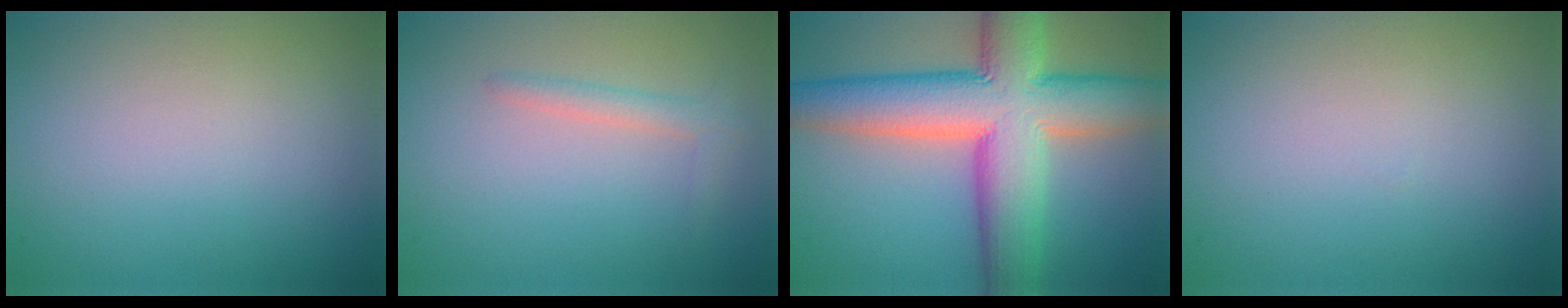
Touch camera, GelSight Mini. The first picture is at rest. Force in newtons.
{"total": 1.6, "press": 1.6, "slide": 0.1}
{"total": 12.3, "press": 12.3, "slide": 0.5}
{"total": 0.0}